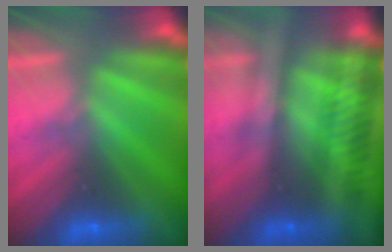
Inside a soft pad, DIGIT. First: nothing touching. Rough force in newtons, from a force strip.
{"total": 2.5}